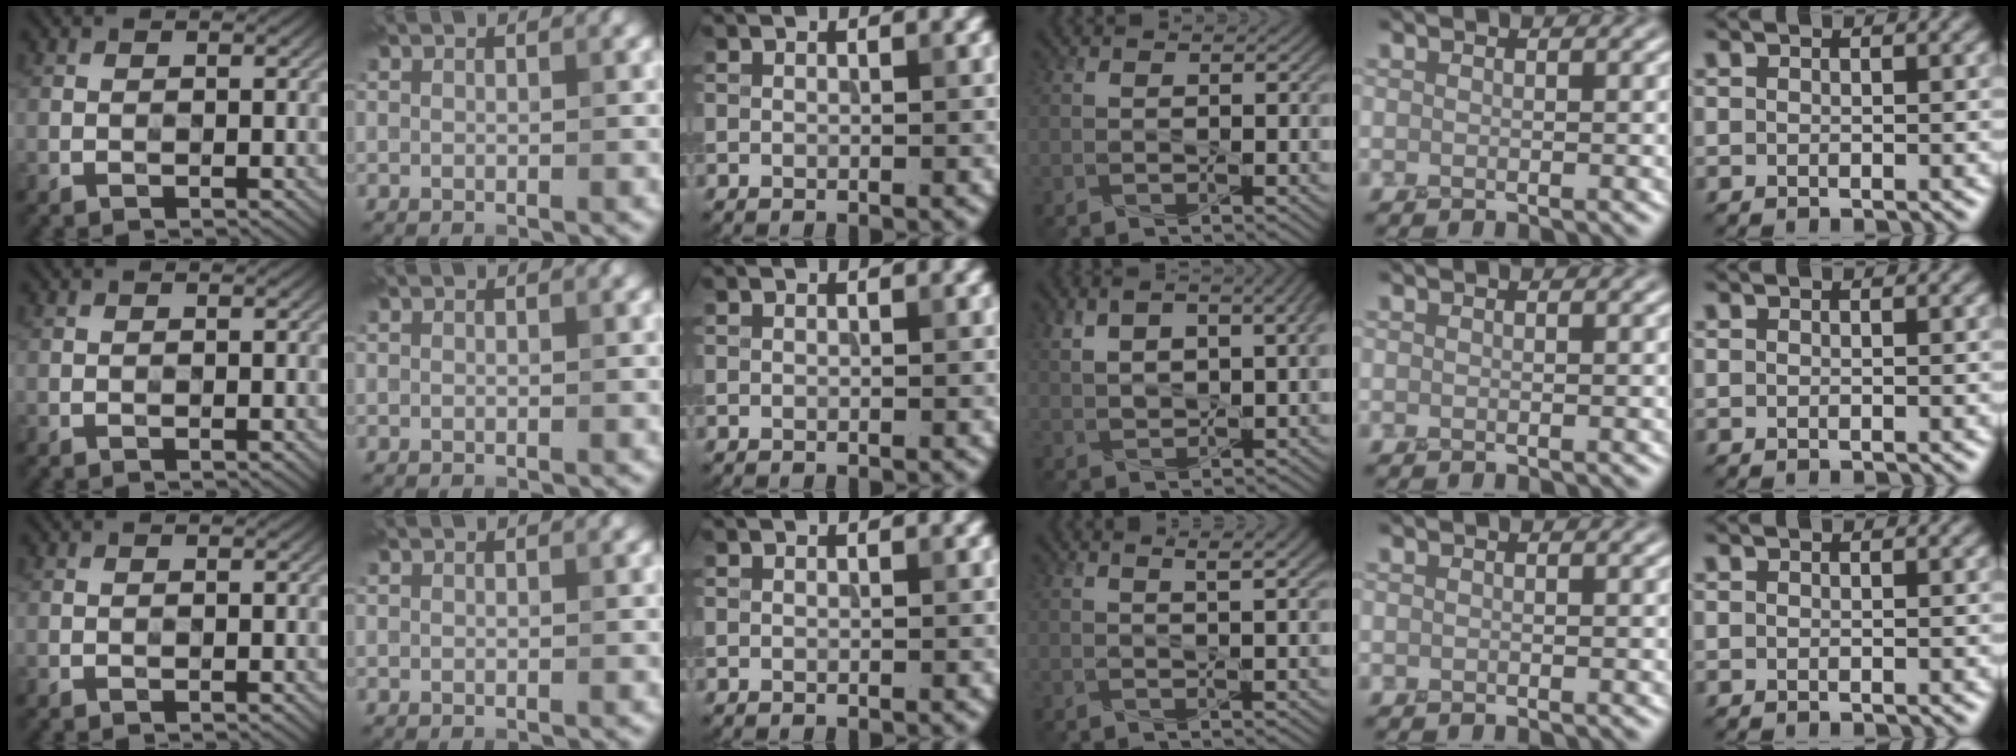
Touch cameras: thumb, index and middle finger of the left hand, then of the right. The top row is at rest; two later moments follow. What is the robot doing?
{"motion": "squeeze", "object": "air blower"}